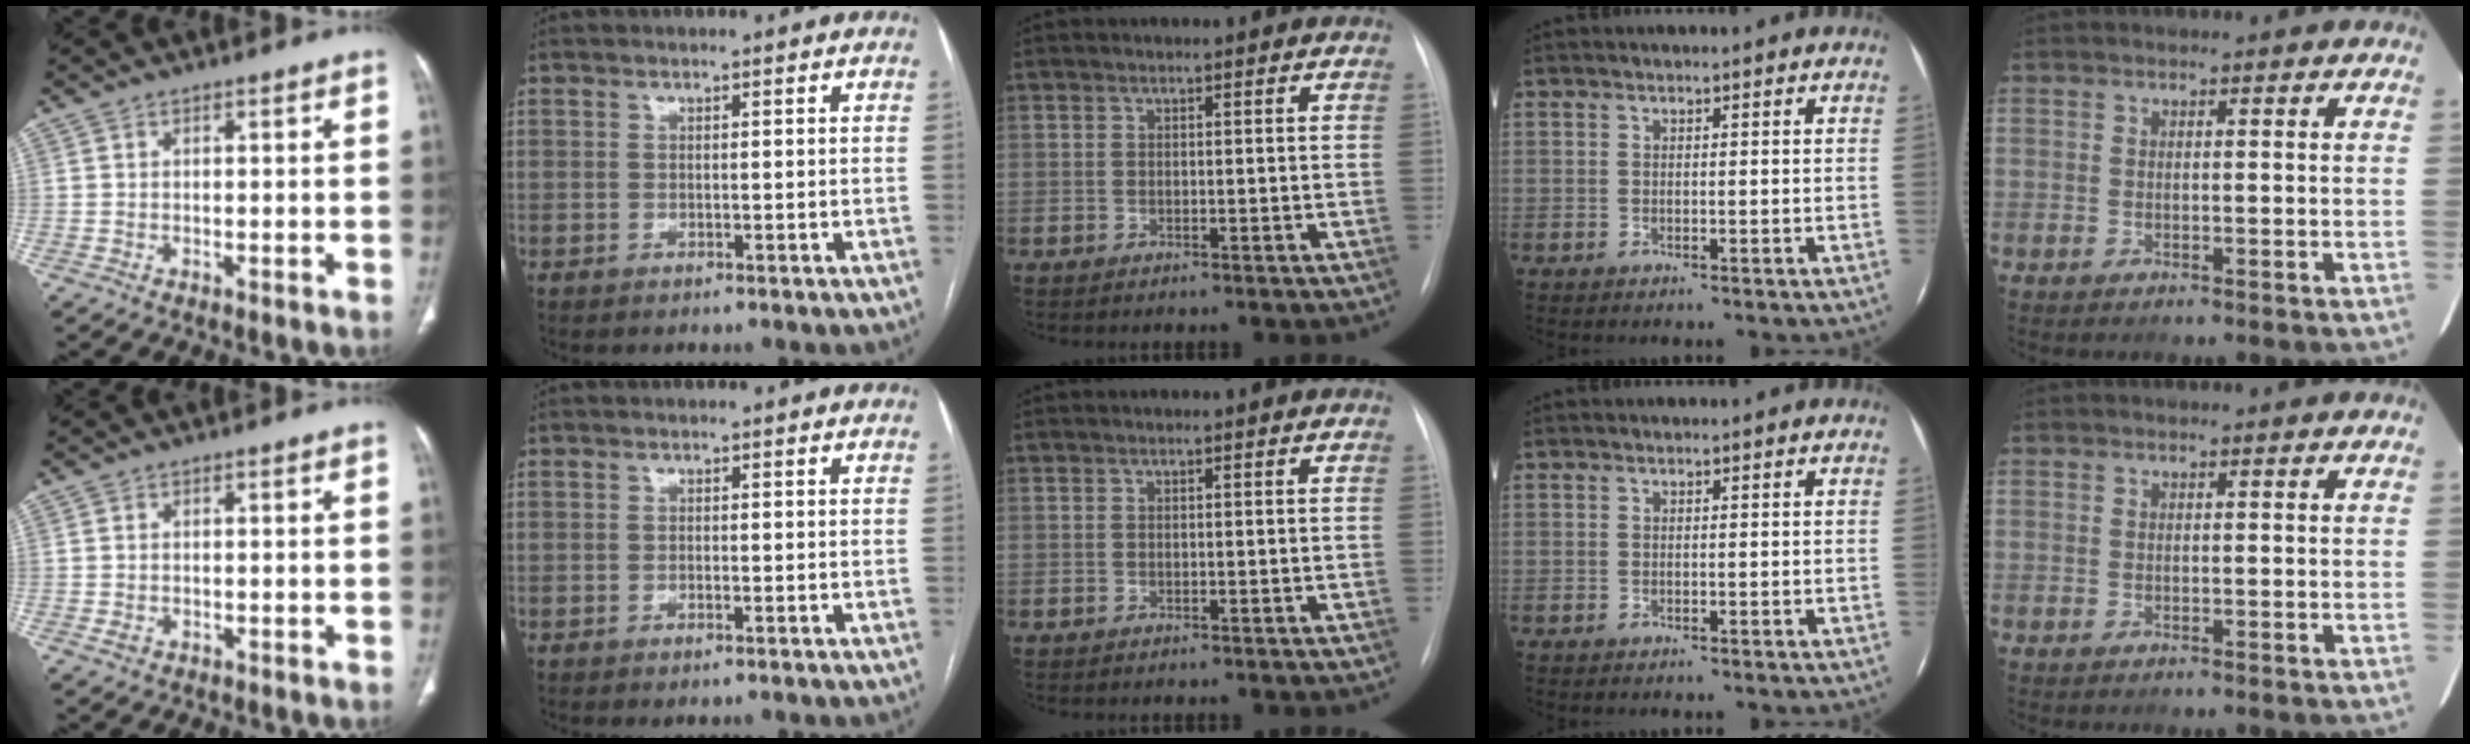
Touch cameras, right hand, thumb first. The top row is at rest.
{"thumb": {"total": 1.4, "force": [-0.3, 1.1, 0.8], "torque": [-0.018, 0.004, -0.002]}, "index": {"total": 0.7, "force": [-0.4, 0.1, 0.6], "torque": [-0.008, -0.001, -0.005]}}